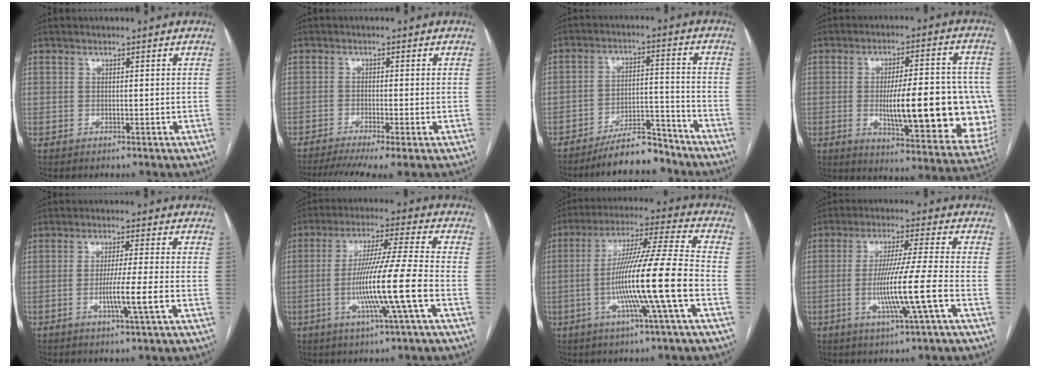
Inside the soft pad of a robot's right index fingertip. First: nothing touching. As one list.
[{"total": 8.2, "force": [-5.9, 0.6, 5.7], "torque": [-0.097, -0.008, -0.096]}, {"total": 9.0, "force": [-8.1, 2.0, 3.2], "torque": [-0.046, 0.018, -0.136]}, {"total": 21.9, "force": [-2.3, 5.0, 21.2], "torque": [-0.229, 0.012, -0.013]}, {"total": 5.9, "force": [-1.7, -0.9, 5.6], "torque": [-0.097, -0.013, -0.033]}, {"total": 12.9, "force": [-3.6, -1.5, 12.3], "torque": [-0.233, -0.008, -0.069]}, {"total": 15.9, "force": [-4.0, -1.5, 15.3], "torque": [-0.275, -0.002, -0.080]}, {"total": 10.3, "force": [-2.9, -1.5, 9.8], "torque": [-0.188, -0.011, -0.053]}]